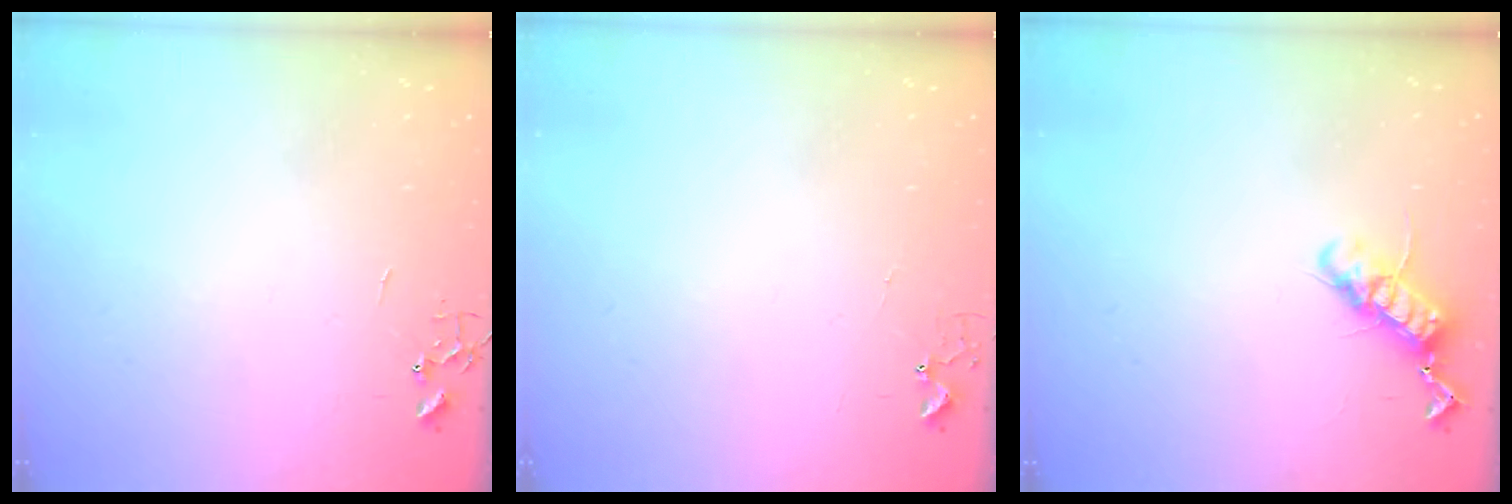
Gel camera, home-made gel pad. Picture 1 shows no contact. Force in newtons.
{"total": 2.9, "press": 2.9, "slide": 0.3}
{"total": 11.7, "press": 11.7, "slide": 0.9}